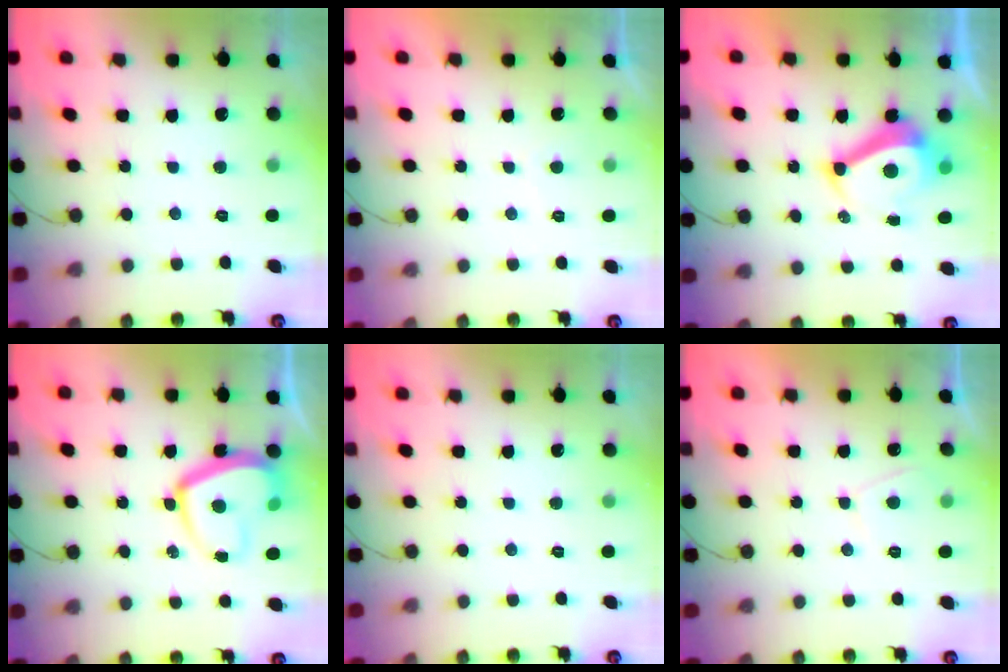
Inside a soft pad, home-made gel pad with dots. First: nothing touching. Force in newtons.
{"total": 0.6, "press": 0.4, "slide": 0.4}
{"total": 8.4, "press": 8.3, "slide": 1.1}
{"total": 12.3, "press": 12.2, "slide": 1.2}
{"total": 0.0}
{"total": 2.3, "press": 2.2, "slide": 0.7}